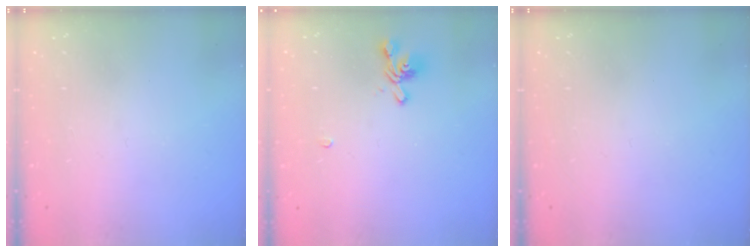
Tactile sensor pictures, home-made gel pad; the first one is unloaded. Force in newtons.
{"total": 1.0, "press": 0.2, "slide": 1.0}
{"total": 0.0}